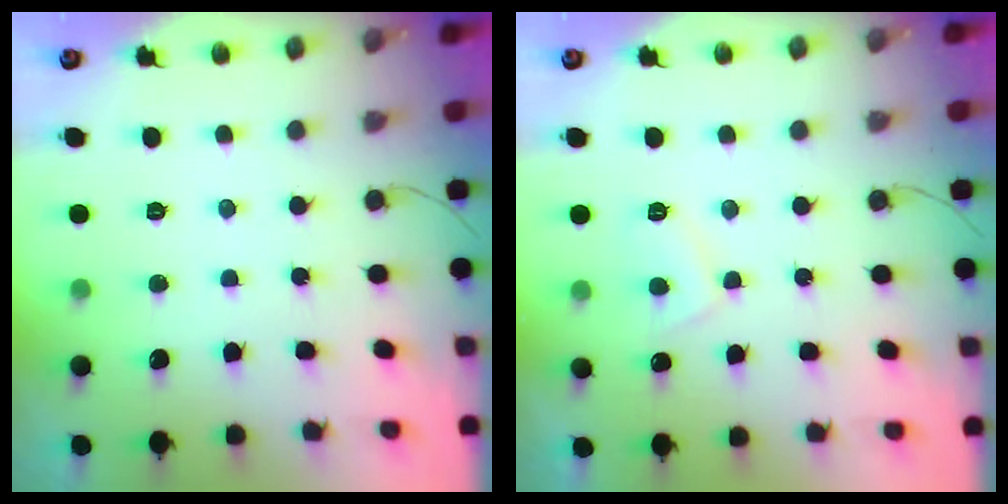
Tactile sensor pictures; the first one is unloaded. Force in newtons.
{"total": 4.2, "press": 4.2, "slide": 0.6}